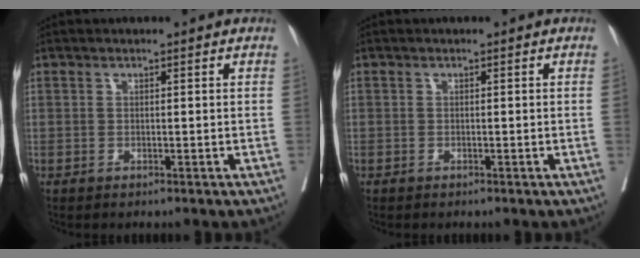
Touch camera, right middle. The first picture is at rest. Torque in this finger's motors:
{"motor_torque": [0.95, -1.19, -0.68, -0.21]}